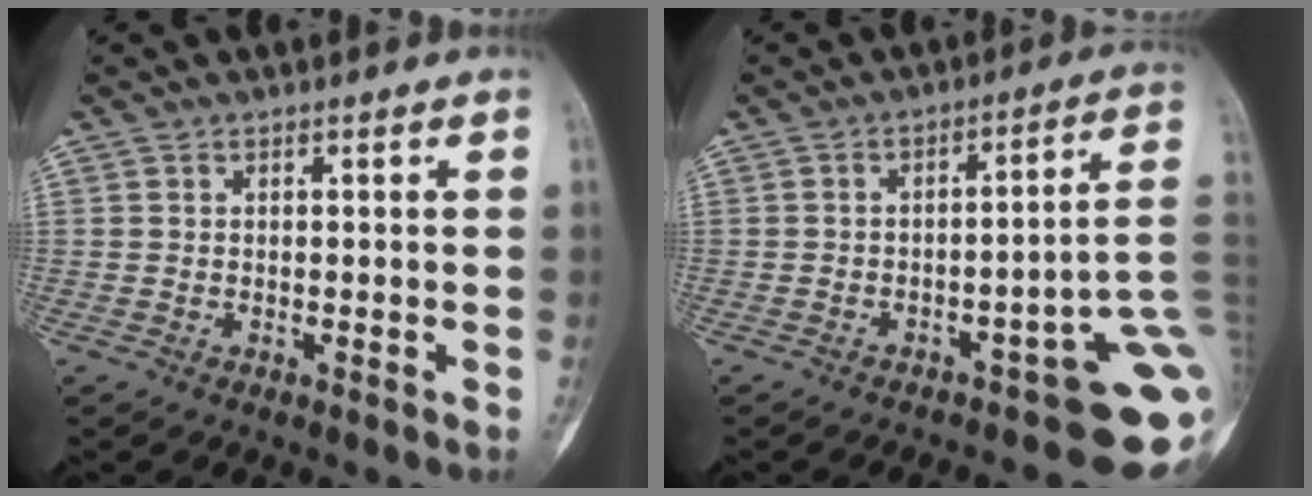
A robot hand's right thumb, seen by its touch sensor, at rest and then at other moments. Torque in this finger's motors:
{"motor_torque": [2.77, 1.93, 1.31, -1.45, 0.08]}